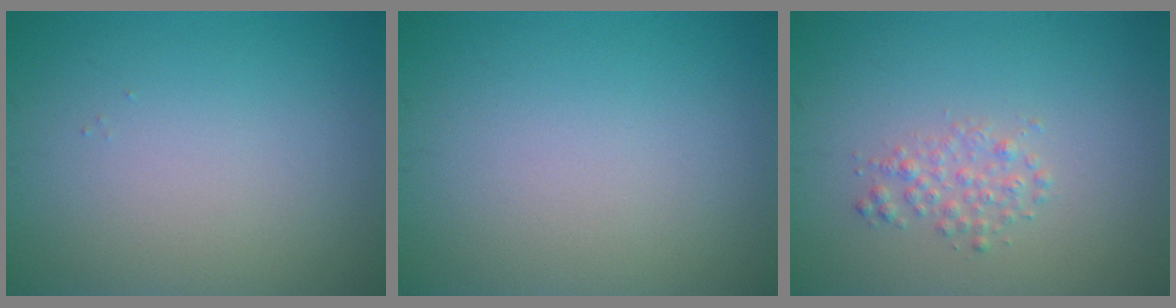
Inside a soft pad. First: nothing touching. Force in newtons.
{"total": 0.0}
{"total": 1.6, "press": 1.6, "slide": 0.1}